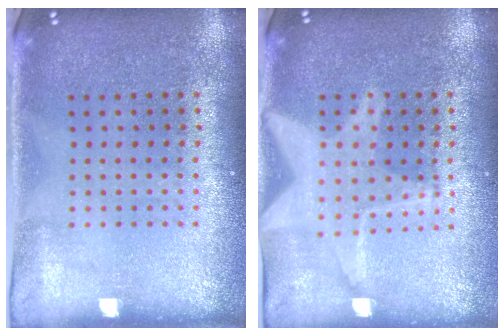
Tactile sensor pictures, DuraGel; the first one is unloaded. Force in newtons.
{"total": 3.0, "press": 3.0, "slide": 0.3}